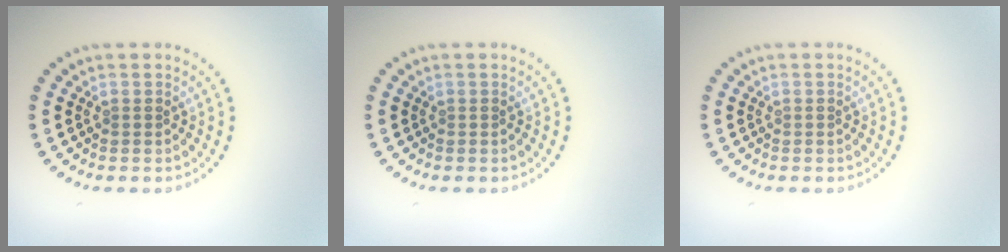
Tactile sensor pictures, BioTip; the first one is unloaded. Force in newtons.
{"total": 0.0}
{"total": 0.0}